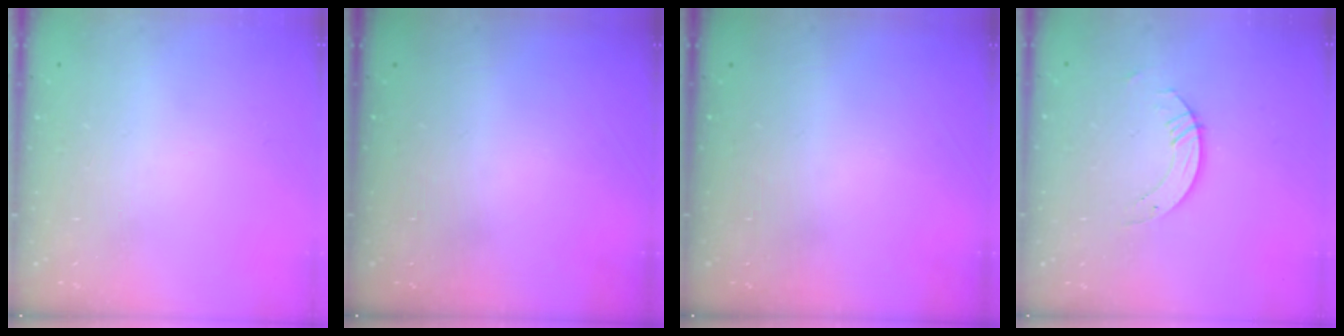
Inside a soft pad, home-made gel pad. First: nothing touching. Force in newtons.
{"total": 0.0}
{"total": 0.0}
{"total": 3.7, "press": 3.6, "slide": 0.4}